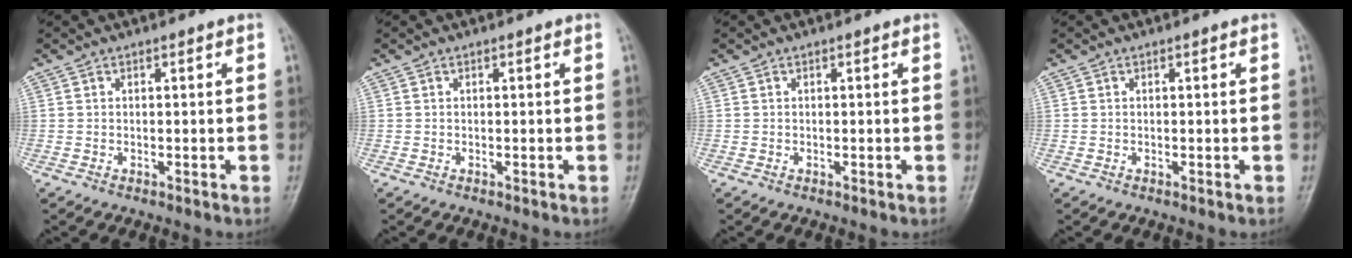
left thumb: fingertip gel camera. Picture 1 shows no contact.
{"total": 0.0}
{"total": 0.0}
{"total": 0.0}